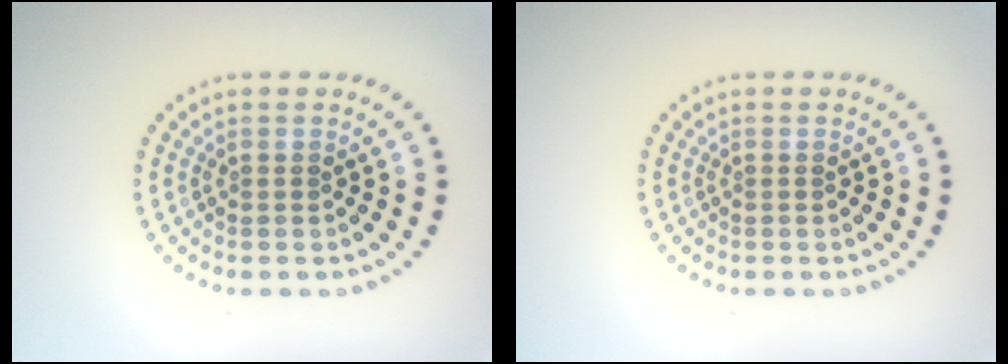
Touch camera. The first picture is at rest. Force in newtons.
{"total": 0.0}